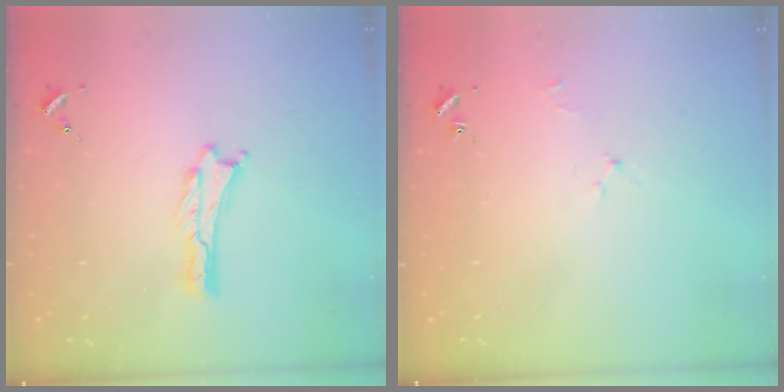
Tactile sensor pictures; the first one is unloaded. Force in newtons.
{"total": 1.7, "press": 1.6, "slide": 0.3}